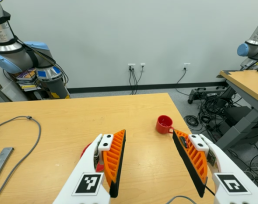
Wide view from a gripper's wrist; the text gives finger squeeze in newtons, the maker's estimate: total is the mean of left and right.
{"total": 0.0}